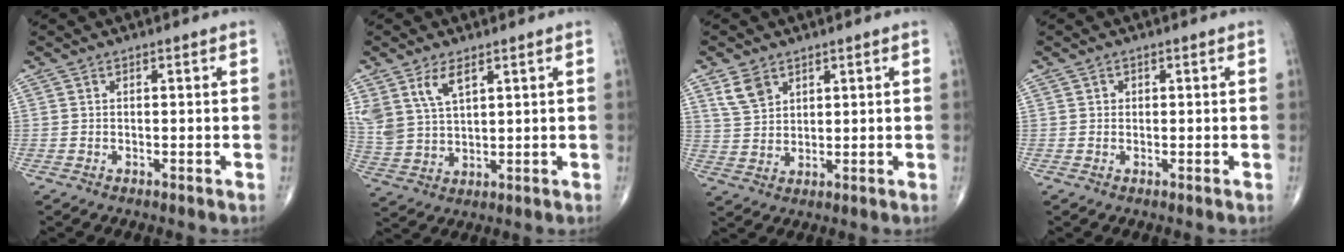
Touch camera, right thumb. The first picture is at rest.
{"total": 7.6, "force": [4.4, 3.7, 5.0], "torque": [-0.097, -0.014, 0.098]}
{"total": 5.2, "force": [3.1, 3.4, 2.4], "torque": [-0.036, -0.012, 0.067]}
{"total": 0.7, "force": [0.1, 0.7, 0.1], "torque": [0.002, 0.002, 0.002]}